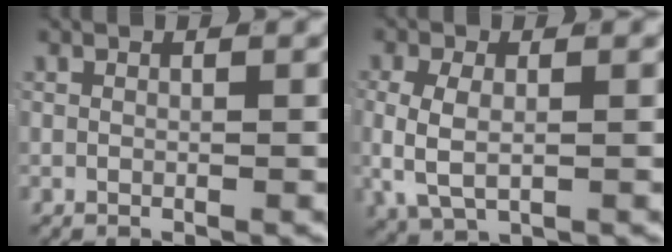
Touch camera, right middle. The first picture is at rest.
{"total": 4.1, "force": [-0.3, 2.6, 3.2], "torque": [-0.087, -0.011, 0.008]}